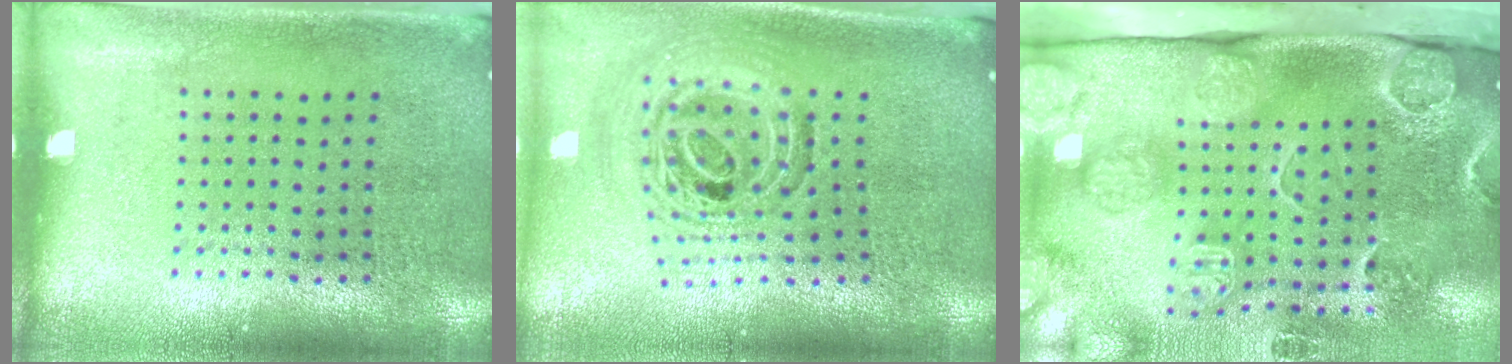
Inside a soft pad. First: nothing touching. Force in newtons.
{"total": 1.5, "press": 1.2, "slide": 0.8}
{"total": 4.5, "press": 3.4, "slide": 3.0}